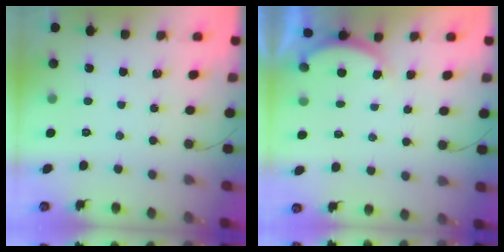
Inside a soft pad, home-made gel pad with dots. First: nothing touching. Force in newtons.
{"total": 2.3, "press": 2.2, "slide": 0.6}